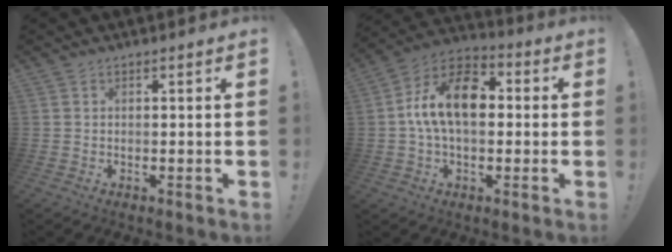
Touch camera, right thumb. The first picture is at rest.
{"total": 15.9, "force": [2.0, 9.4, 12.6], "torque": [-0.220, 0.012, 0.035]}